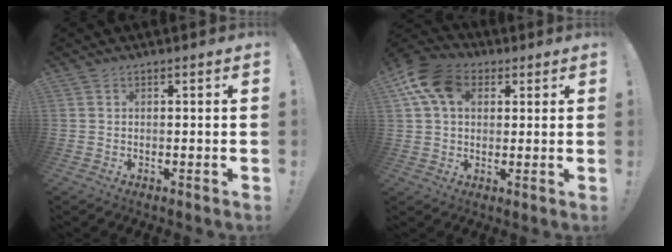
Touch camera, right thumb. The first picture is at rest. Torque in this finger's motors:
{"motor_torque": [1.36, 1.77, 0.39, -0.22, 0.14]}